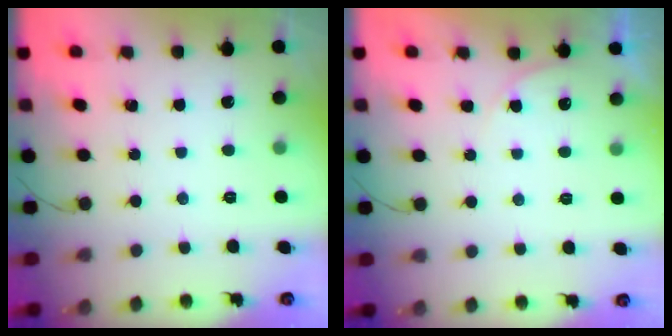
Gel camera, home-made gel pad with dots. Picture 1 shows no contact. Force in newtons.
{"total": 3.8, "press": 3.8, "slide": 0.3}